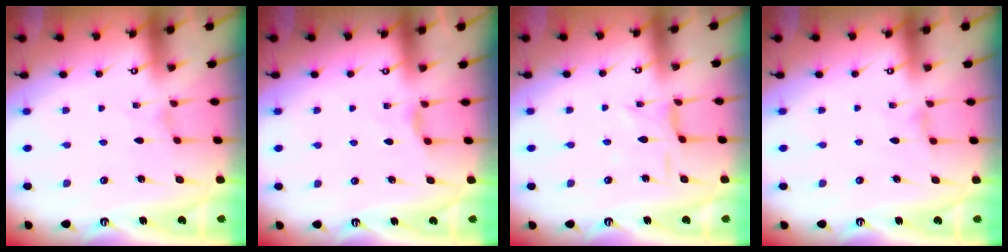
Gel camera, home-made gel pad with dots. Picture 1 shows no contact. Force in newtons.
{"total": 4.7, "press": 4.7, "slide": 0.6}
{"total": 1.7, "press": 1.7, "slide": 0.3}
{"total": 1.2, "press": 1.2, "slide": 0.3}